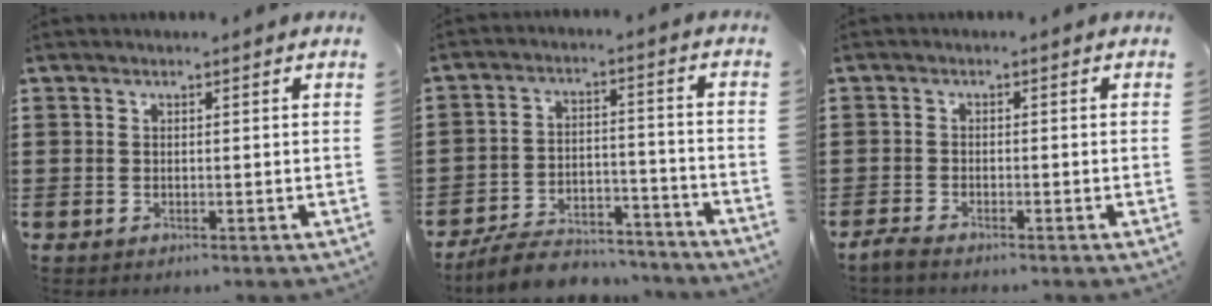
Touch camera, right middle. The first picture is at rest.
{"total": 7.9, "force": [-7.4, 1.7, 1.9], "torque": [-0.032, 0.021, -0.143]}
{"total": 1.5, "force": [-1.4, 0.1, 0.5], "torque": [-0.019, -0.001, -0.030]}